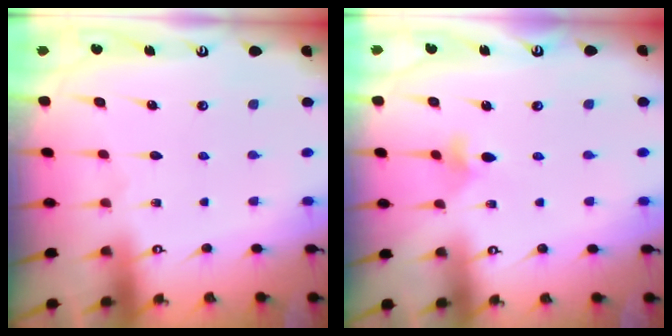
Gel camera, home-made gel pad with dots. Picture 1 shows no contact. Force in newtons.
{"total": 5.0, "press": 4.9, "slide": 0.9}